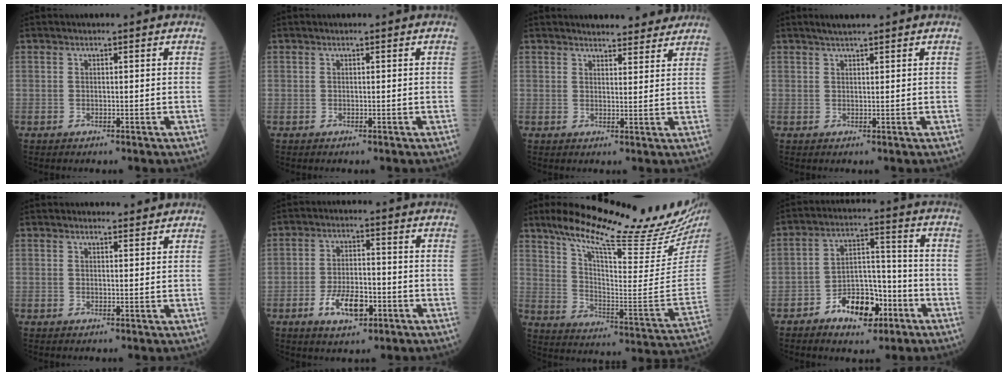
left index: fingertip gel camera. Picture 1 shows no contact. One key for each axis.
{"total": 0.0}
{"total": 7.3, "fx": 6.9, "fy": 1.8, "fz": 1.8, "tx": -0.016, "ty": 0.001, "tz": 0.078}
{"total": 2.1, "fx": 1.8, "fy": 0.0, "fz": 1.1, "tx": -0.020, "ty": 0.010, "tz": 0.033}
{"total": 2.0, "fx": 2.0, "fy": 0.4, "fz": 0.0, "tx": -0.006, "ty": 0.000, "tz": 0.025}
{"total": 7.0, "fx": -3.1, "fy": 3.1, "fz": 5.4, "tx": -0.107, "ty": -0.001, "tz": -0.052}
{"total": 27.0, "fx": 22.7, "fy": 2.7, "fz": 14.5, "tx": -0.229, "ty": -0.058, "tz": 0.313}
{"total": 9.7, "fx": -5.3, "fy": 5.1, "fz": 6.3, "tx": -0.111, "ty": 0.018, "tz": -0.084}